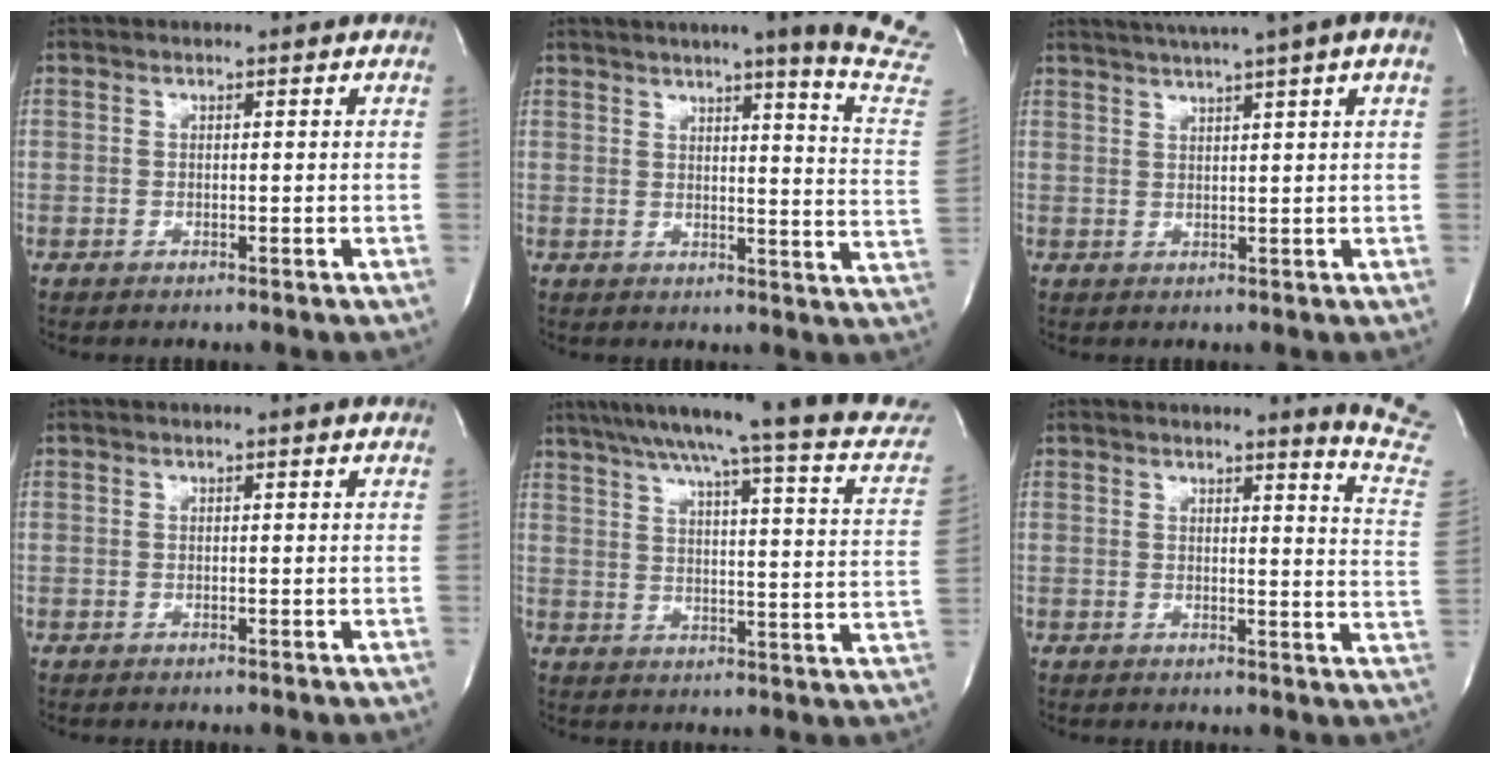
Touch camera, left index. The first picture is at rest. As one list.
[{"total": 17.6, "force": [14.4, -1.4, 10.1], "torque": [-0.128, -0.076, 0.157]}, {"total": 11.6, "force": [8.4, -0.4, 8.1], "torque": [-0.134, 0.037, 0.106]}, {"total": 0.7, "force": [0.6, -0.1, 0.3], "torque": [-0.009, 0.001, 0.014]}, {"total": 25.4, "force": [21.5, 1.0, 13.4], "torque": [-0.197, -0.031, 0.267]}, {"total": 10.1, "force": [9.5, -1.6, 2.8], "torque": [-0.025, -0.109, 0.080]}]